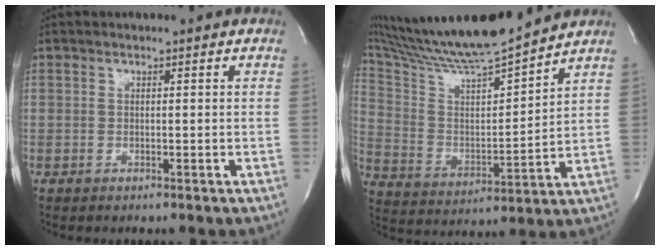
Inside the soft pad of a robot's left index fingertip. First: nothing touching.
{"total": 18.4, "force": [16.8, 0.5, 7.5], "torque": [-0.145, -0.003, 0.298]}